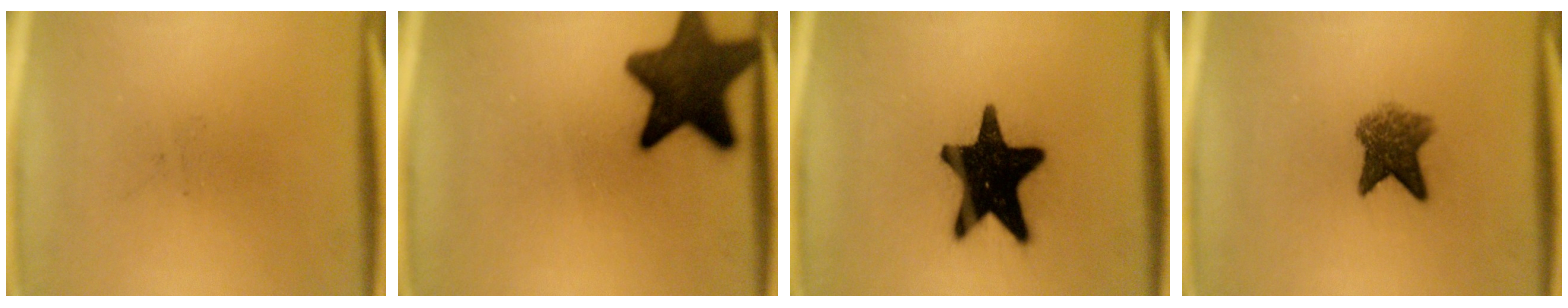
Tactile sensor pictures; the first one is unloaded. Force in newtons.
{"total": 14.1}
{"total": 19.5}
{"total": 5.7}